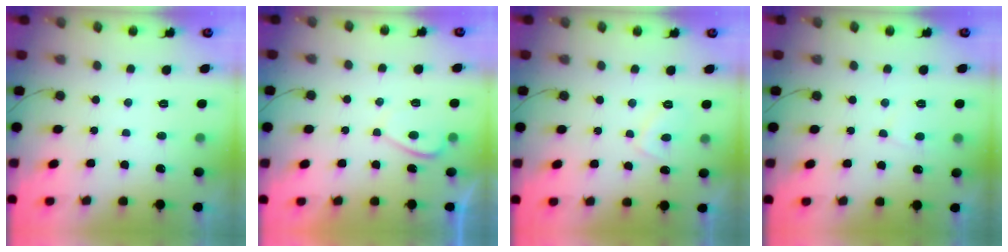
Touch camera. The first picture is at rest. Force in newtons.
{"total": 2.1, "press": 2.0, "slide": 0.7}
{"total": 2.8, "press": 2.8, "slide": 0.4}
{"total": 3.5, "press": 3.5, "slide": 0.4}